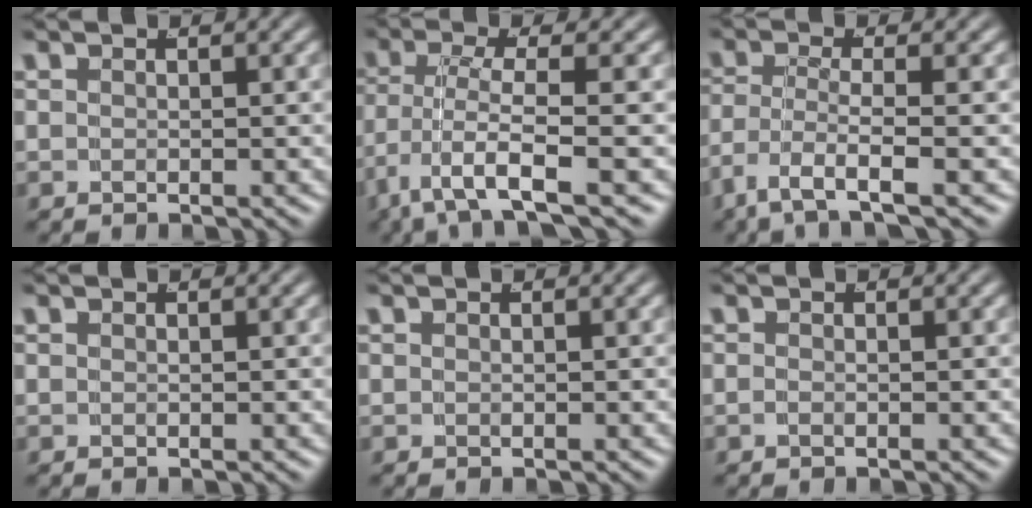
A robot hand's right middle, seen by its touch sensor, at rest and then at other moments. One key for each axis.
{"total": 5.0, "fx": -2.7, "fy": 1.4, "fz": 4.0, "tx": -0.102, "ty": -0.035, "tz": -0.023}
{"total": 3.8, "fx": -2.1, "fy": 1.2, "fz": 3.0, "tx": -0.084, "ty": -0.037, "tz": -0.018}
{"total": 0.0}
{"total": 0.0}
{"total": 0.6, "fx": -0.4, "fy": -0.4, "fz": 0.2, "tx": -0.005, "ty": -0.006, "tz": -0.003}